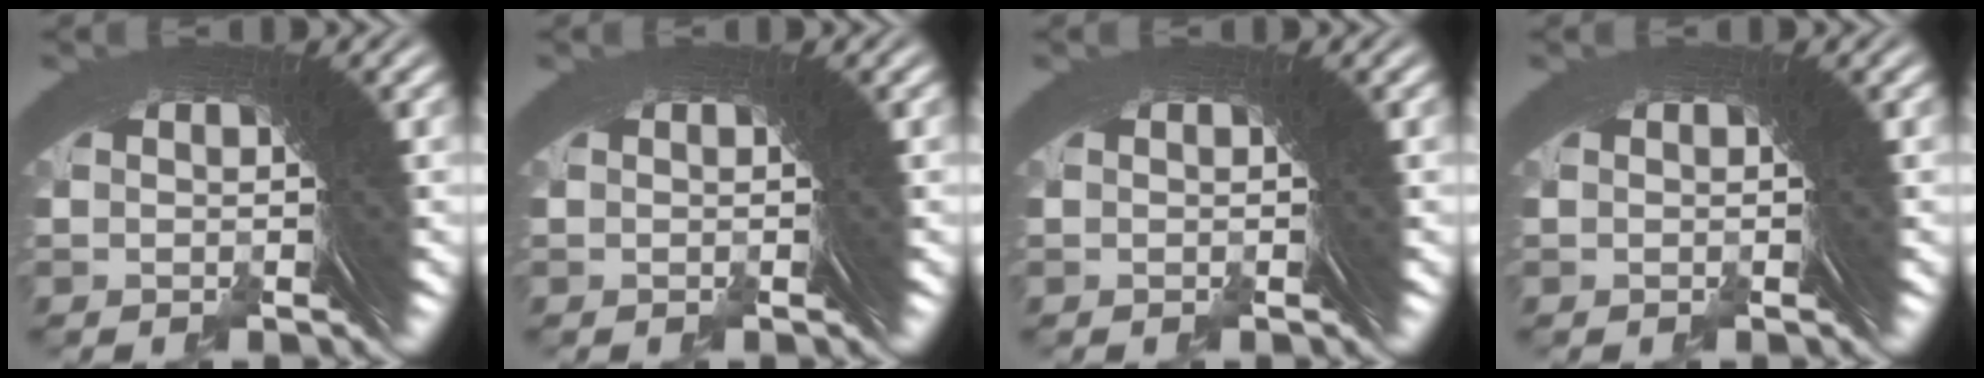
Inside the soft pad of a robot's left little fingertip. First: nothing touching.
{"total": 0.0}
{"total": 0.0}
{"total": 0.0}